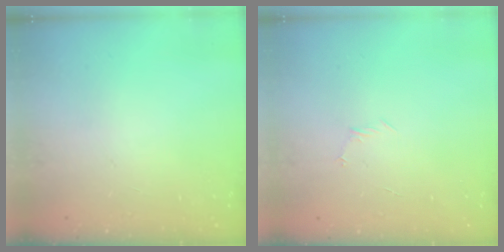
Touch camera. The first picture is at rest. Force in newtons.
{"total": 3.6, "press": 3.5, "slide": 1.0}